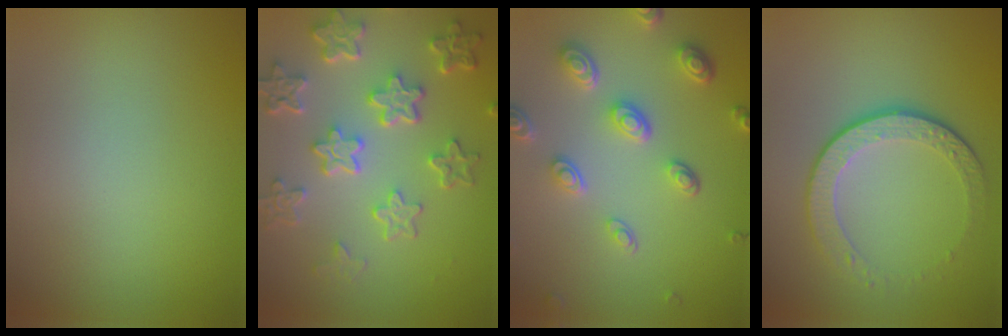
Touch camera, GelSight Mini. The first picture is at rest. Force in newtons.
{"total": 6.3, "press": 4.8, "slide": 4.2}
{"total": 5.1, "press": 3.8, "slide": 3.3}
{"total": 4.3, "press": 3.0, "slide": 3.1}